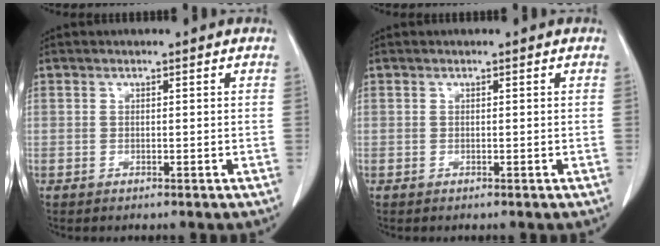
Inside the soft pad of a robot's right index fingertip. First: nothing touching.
{"total": 0.0}